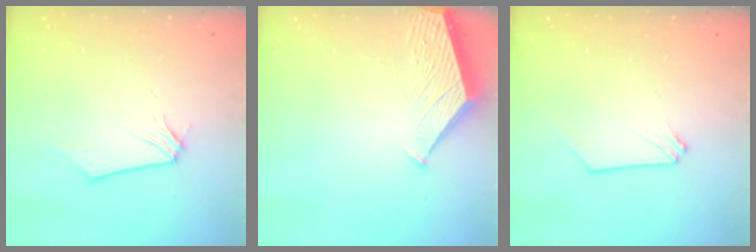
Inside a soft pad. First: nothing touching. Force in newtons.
{"total": 1.8, "press": 1.8, "slide": 0.2}
{"total": 0.0}